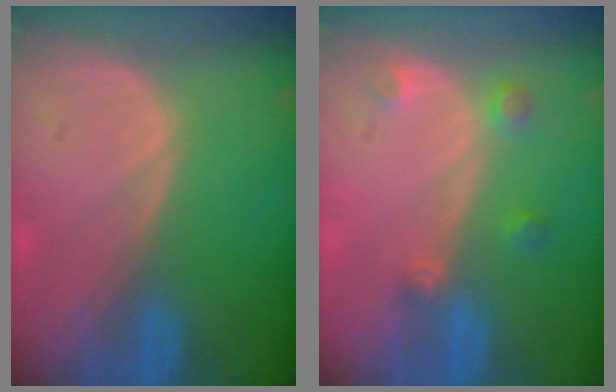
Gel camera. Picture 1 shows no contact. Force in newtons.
{"total": 2.8, "press": 2.7, "slide": 0.7}